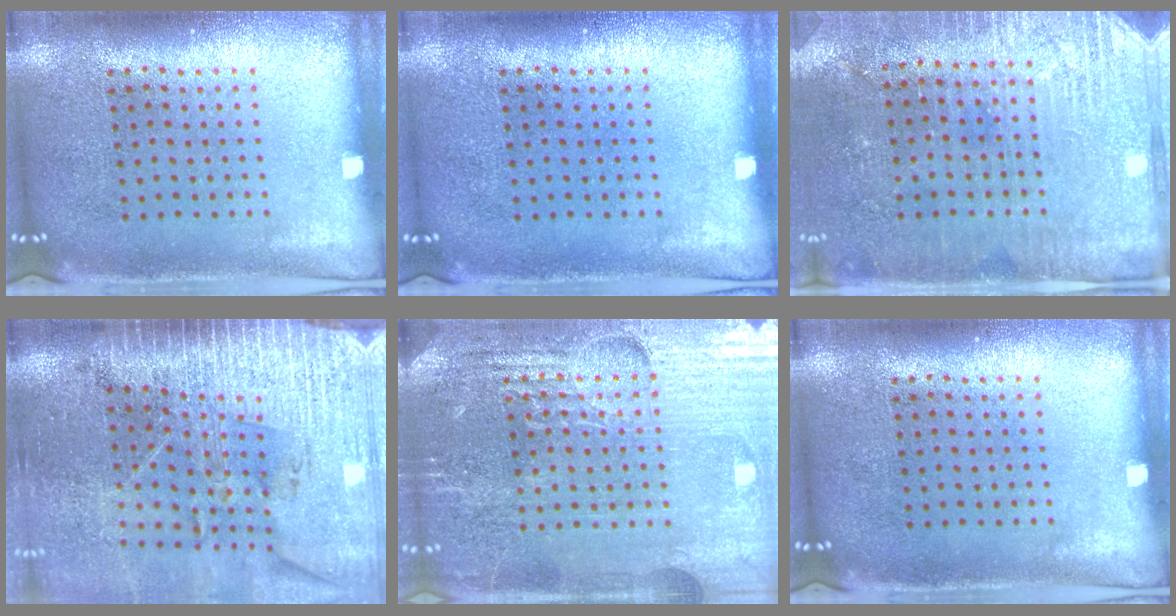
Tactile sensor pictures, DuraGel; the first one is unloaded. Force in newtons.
{"total": 0.0}
{"total": 2.8, "press": 2.7, "slide": 0.6}
{"total": 3.5, "press": 3.2, "slide": 1.4}
{"total": 4.7, "press": 4.5, "slide": 1.5}
{"total": 0.0}